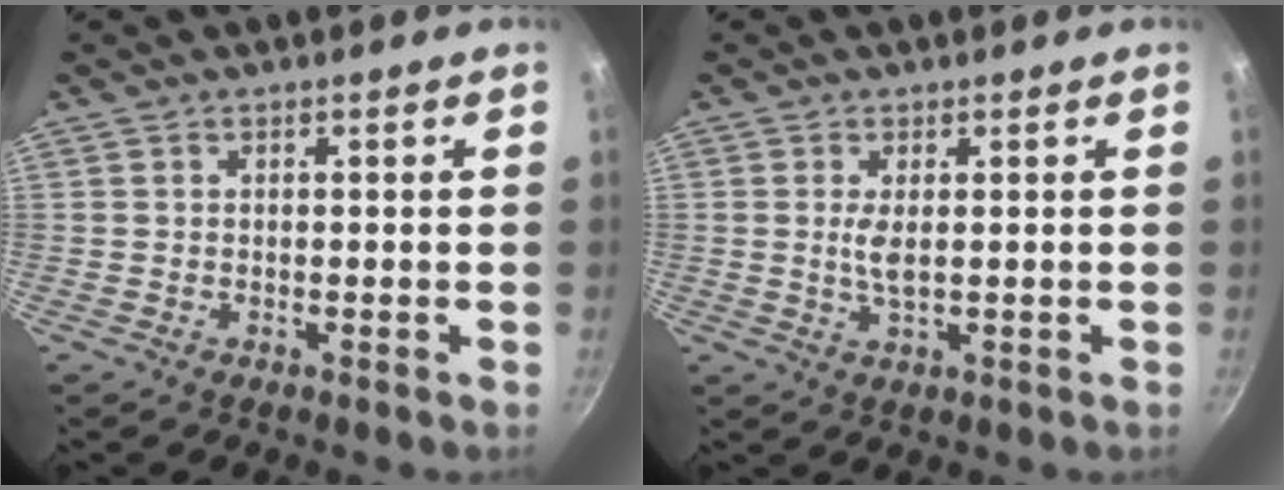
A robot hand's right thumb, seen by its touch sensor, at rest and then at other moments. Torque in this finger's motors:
{"motor_torque": [0.88, 0.49, 0.28, -0.23, -0.01]}